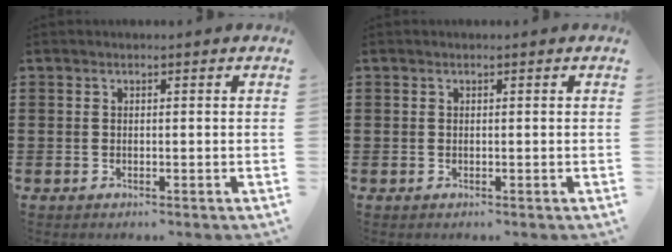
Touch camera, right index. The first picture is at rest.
{"total": 0.0}